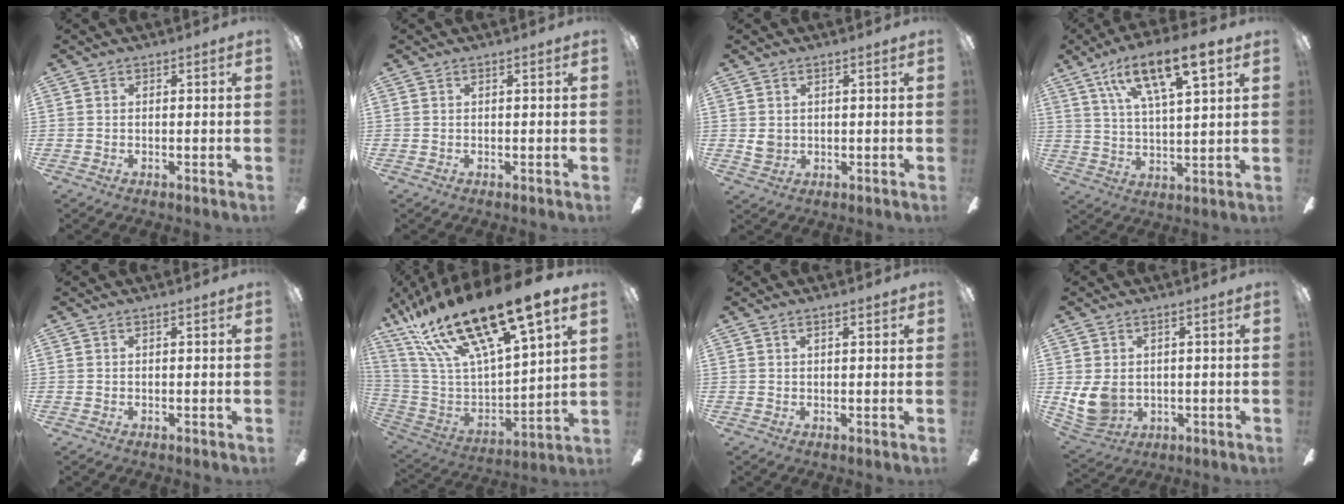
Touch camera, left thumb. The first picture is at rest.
{"total": 0.0}
{"total": 2.9, "force": [0.9, 2.3, 1.6], "torque": [-0.026, 0.002, 0.015]}
{"total": 15.7, "force": [9.8, 4.6, 11.3], "torque": [-0.200, -0.037, 0.163]}
{"total": 0.0}
{"total": 25.1, "force": [16.9, 6.8, 17.2], "torque": [-0.334, -0.105, 0.277]}
{"total": 2.1, "force": [1.1, 0.5, 1.7], "torque": [-0.029, 0.000, 0.017]}
{"total": 8.0, "force": [0.4, 6.1, 5.1], "torque": [-0.132, 0.001, 0.013]}